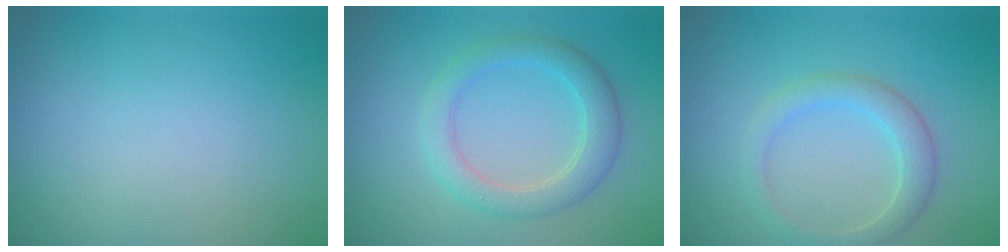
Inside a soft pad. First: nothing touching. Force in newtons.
{"total": 3.4, "press": 3.4, "slide": 0.3}
{"total": 2.7, "press": 2.7, "slide": 0.2}